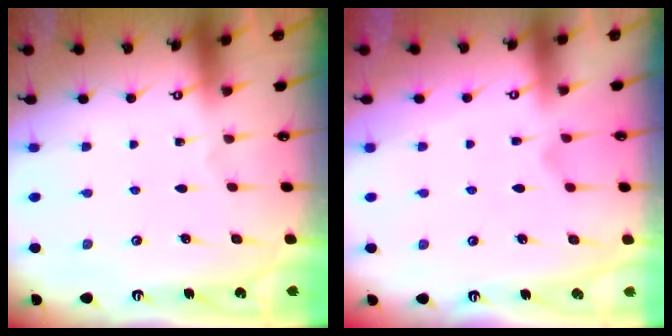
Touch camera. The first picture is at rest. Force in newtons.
{"total": 1.2, "press": 0.3, "slide": 1.1}